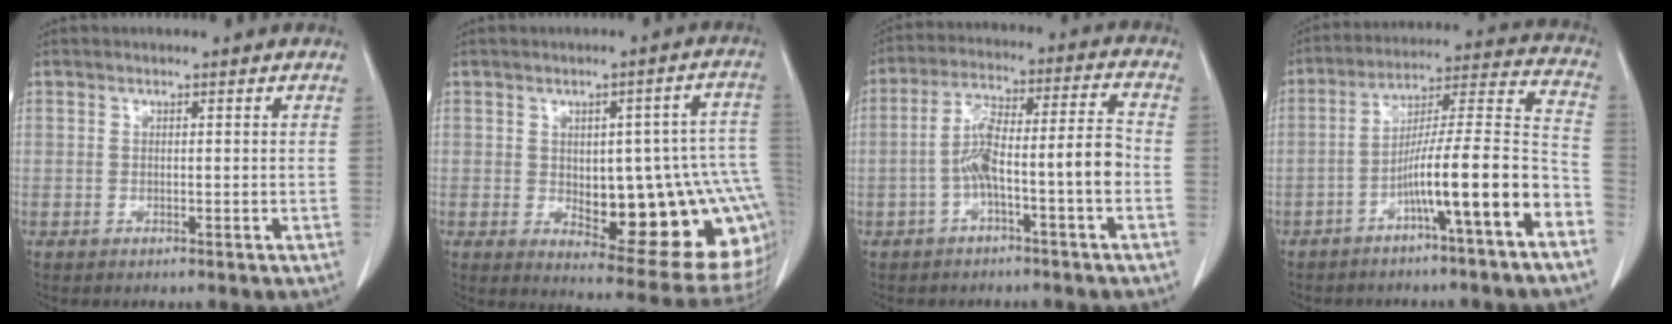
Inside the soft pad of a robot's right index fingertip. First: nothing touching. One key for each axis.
{"total": 20.8, "fx": -2.9, "fy": 6.9, "fz": 19.4, "tx": -0.167, "ty": 0.025, "tz": -0.009}
{"total": 10.0, "fx": -3.1, "fy": 0.7, "fz": 9.5, "tx": -0.170, "ty": 0.036, "tz": -0.052}
{"total": 14.3, "fx": -6.7, "fy": -0.1, "fz": 12.6, "tx": -0.198, "ty": 0.023, "tz": -0.109}